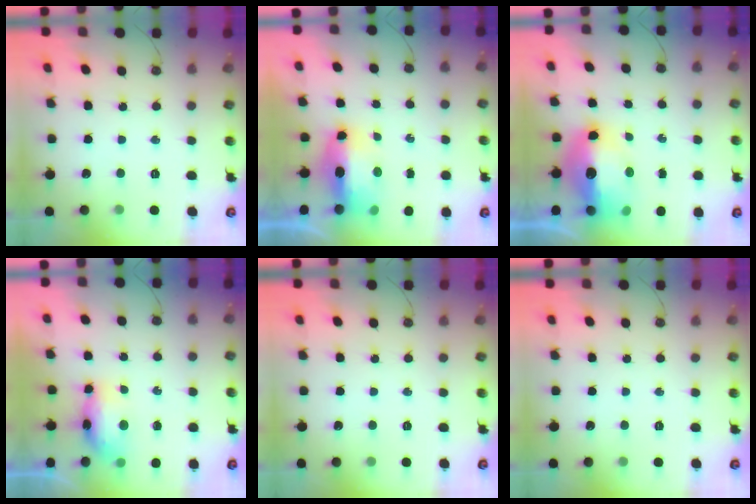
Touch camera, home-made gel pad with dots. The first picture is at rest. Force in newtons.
{"total": 10.5, "press": 10.4, "slide": 1.5}
{"total": 15.0, "press": 14.9, "slide": 1.3}
{"total": 15.8, "press": 9.7, "slide": 12.5}
{"total": 0.0}
{"total": 0.0}